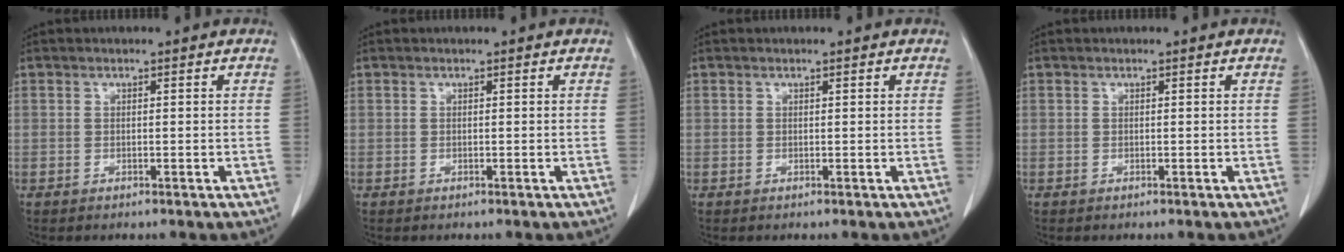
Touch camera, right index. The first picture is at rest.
{"total": 0.0}
{"total": 0.0}
{"total": 0.0}